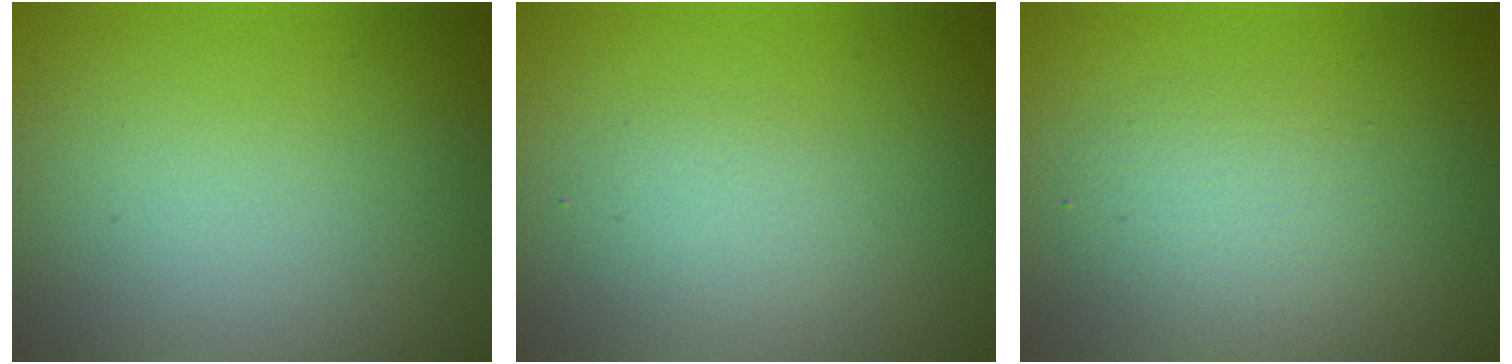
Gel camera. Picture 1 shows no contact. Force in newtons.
{"total": 1.6, "press": 1.6, "slide": 0.3}
{"total": 2.7, "press": 2.7, "slide": 0.0}